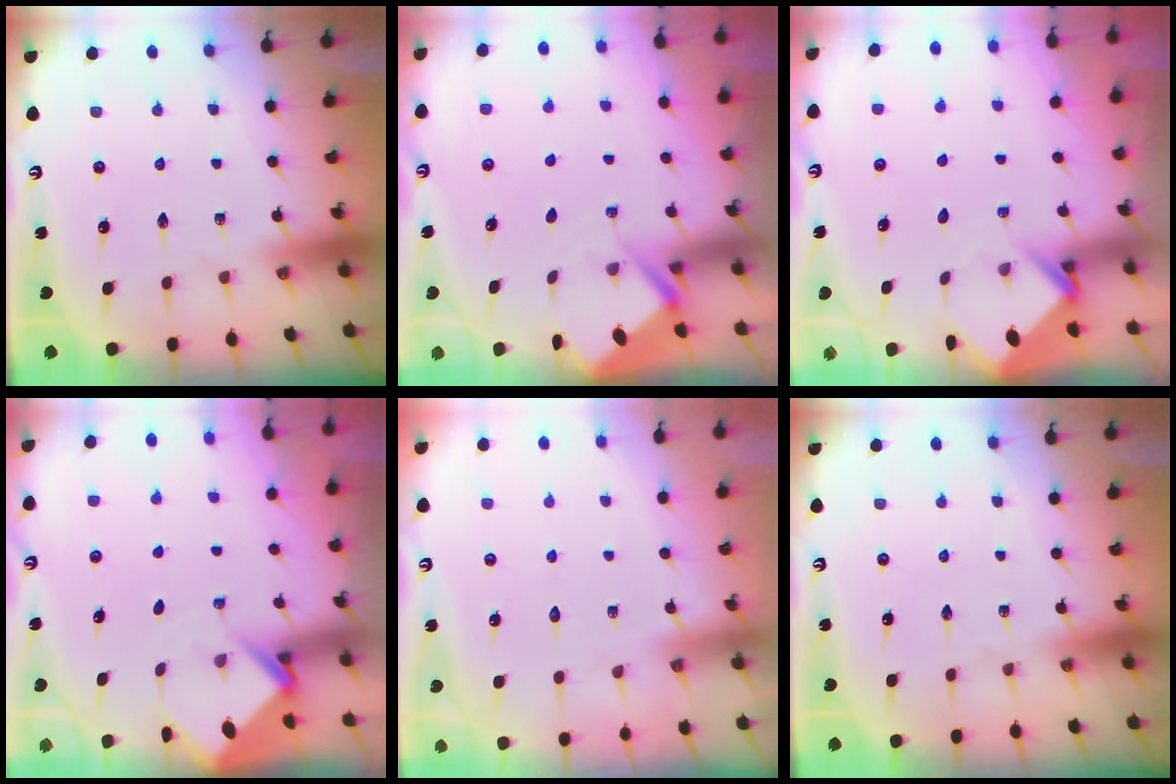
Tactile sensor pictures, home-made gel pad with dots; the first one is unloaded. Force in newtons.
{"total": 2.9, "press": 2.8, "slide": 0.4}
{"total": 3.8, "press": 3.8, "slide": 0.3}
{"total": 3.9, "press": 3.9, "slide": 0.1}
{"total": 3.7, "press": 3.6, "slide": 0.4}
{"total": 0.0}